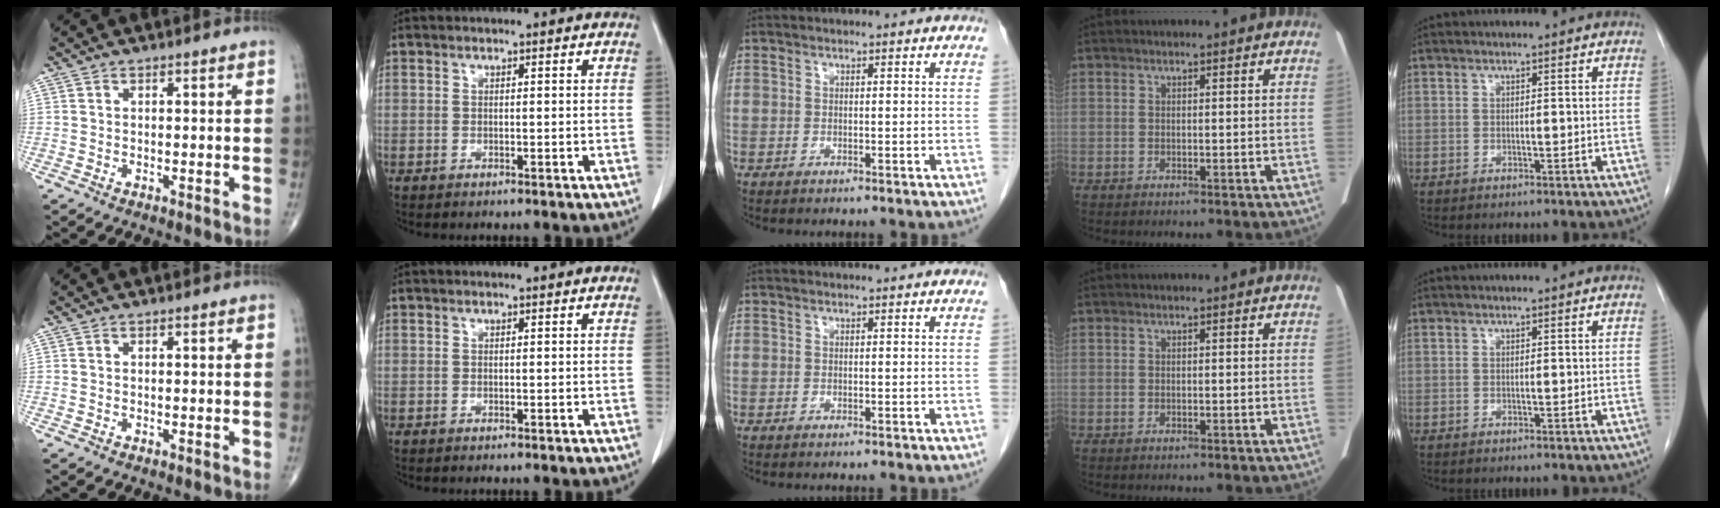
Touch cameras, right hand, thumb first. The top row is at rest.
{}